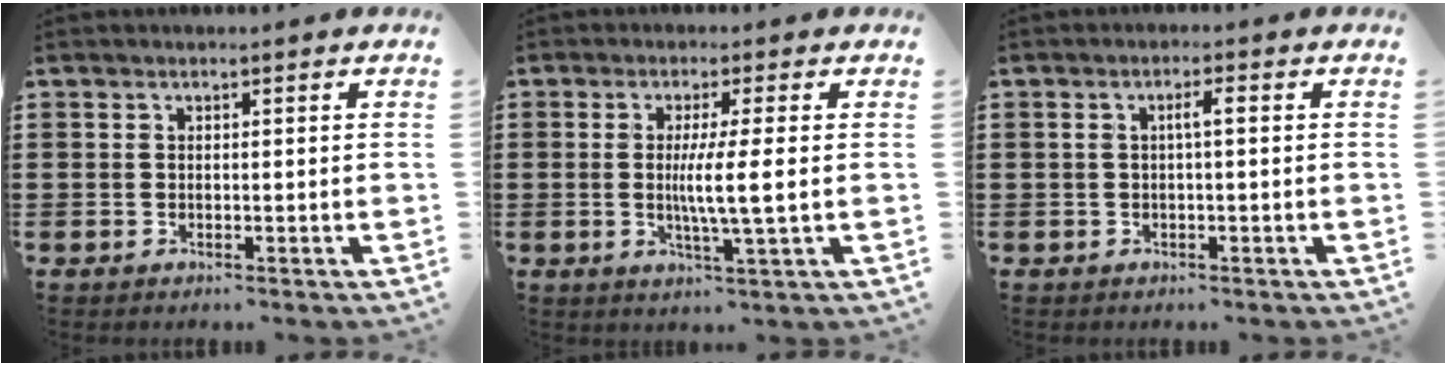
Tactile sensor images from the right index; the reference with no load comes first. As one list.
[{"total": 5.7, "force": [0.0, -0.2, 5.7], "torque": [-0.103, -0.009, -0.003]}, {"total": 2.0, "force": [0.0, 0.2, 2.0], "torque": [-0.040, 0.004, -0.002]}]